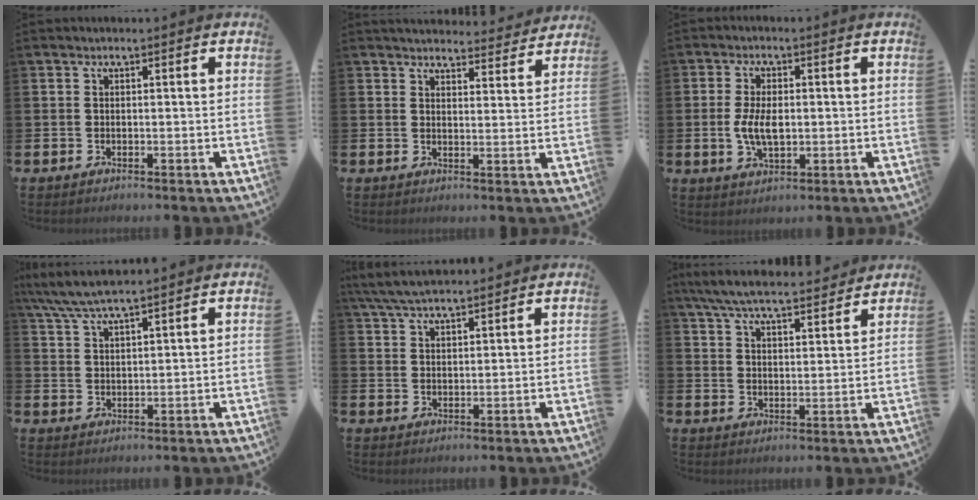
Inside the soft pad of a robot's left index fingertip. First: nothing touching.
{"total": 4.2, "force": [4.1, 0.9, 0.2], "torque": [-0.003, -0.029, 0.071]}
{"total": 5.0, "force": [-0.1, 2.6, 4.3], "torque": [-0.076, 0.000, -0.006]}
{"total": 5.5, "force": [5.0, 0.4, 2.2], "torque": [-0.062, -0.016, 0.091]}
{"total": 5.3, "force": [5.0, 0.8, 1.6], "torque": [-0.050, -0.014, 0.093]}
{"total": 7.0, "force": [6.6, 1.0, 2.0], "torque": [-0.057, -0.039, 0.118]}